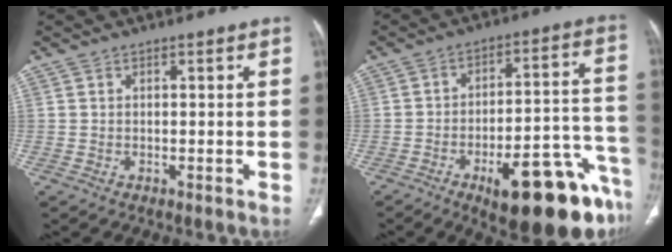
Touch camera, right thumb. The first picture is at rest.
{"total": 21.7, "force": [-12.1, 6.6, 16.8], "torque": [-0.149, 0.081, -0.165]}